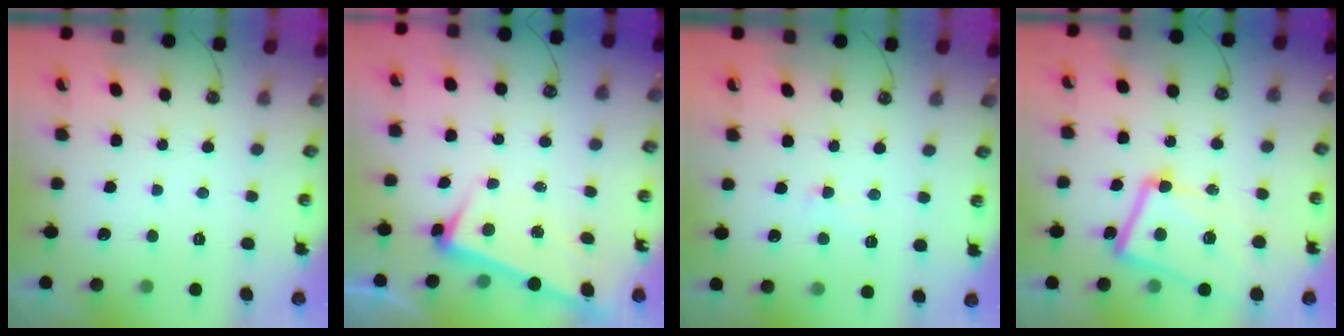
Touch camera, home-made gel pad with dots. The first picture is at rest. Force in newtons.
{"total": 3.3, "press": 3.1, "slide": 1.2}
{"total": 0.9, "press": 0.6, "slide": 0.7}
{"total": 11.1, "press": 10.8, "slide": 2.4}